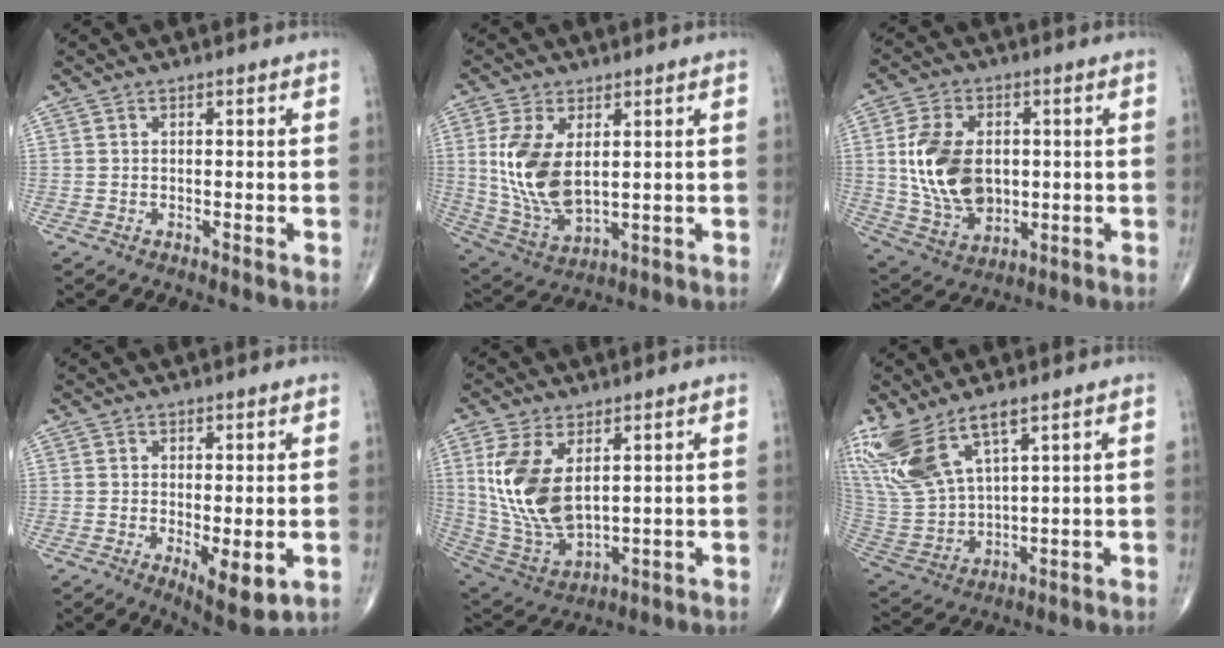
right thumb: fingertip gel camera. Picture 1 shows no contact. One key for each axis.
{"total": 12.9, "fx": 2.4, "fy": 6.8, "fz": 10.6, "tx": -0.215, "ty": -0.016, "tz": 0.063}
{"total": 15.0, "fx": 1.1, "fy": 10.0, "fz": 11.1, "tx": -0.191, "ty": -0.008, "tz": 0.032}
{"total": 6.3, "fx": -1.2, "fy": 2.2, "fz": 5.7, "tx": -0.084, "ty": -0.021, "tz": -0.013}
{"total": 14.8, "fx": 3.8, "fy": 7.8, "fz": 12.0, "tx": -0.242, "ty": -0.020, "tz": 0.095}
{"total": 14.7, "fx": 9.0, "fy": 5.5, "fz": 10.2, "tx": -0.221, "ty": -0.032, "tz": 0.198}